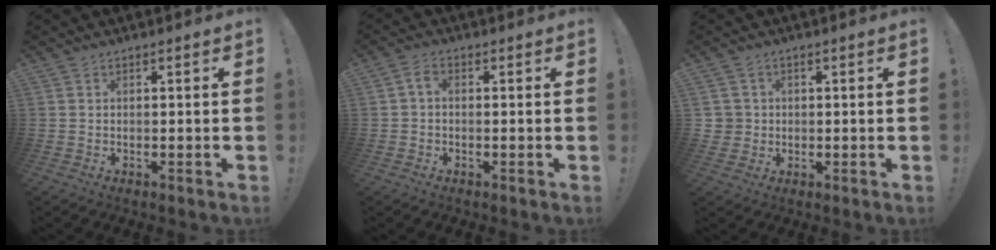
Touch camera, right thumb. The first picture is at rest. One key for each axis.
{"total": 2.2, "fx": -0.4, "fy": 1.2, "fz": 1.8, "tx": -0.040, "ty": 0.010, "tz": -0.005}
{"total": 3.1, "fx": 0.4, "fy": 3.0, "fz": 0.6, "tx": -0.010, "ty": 0.004, "tz": 0.009}